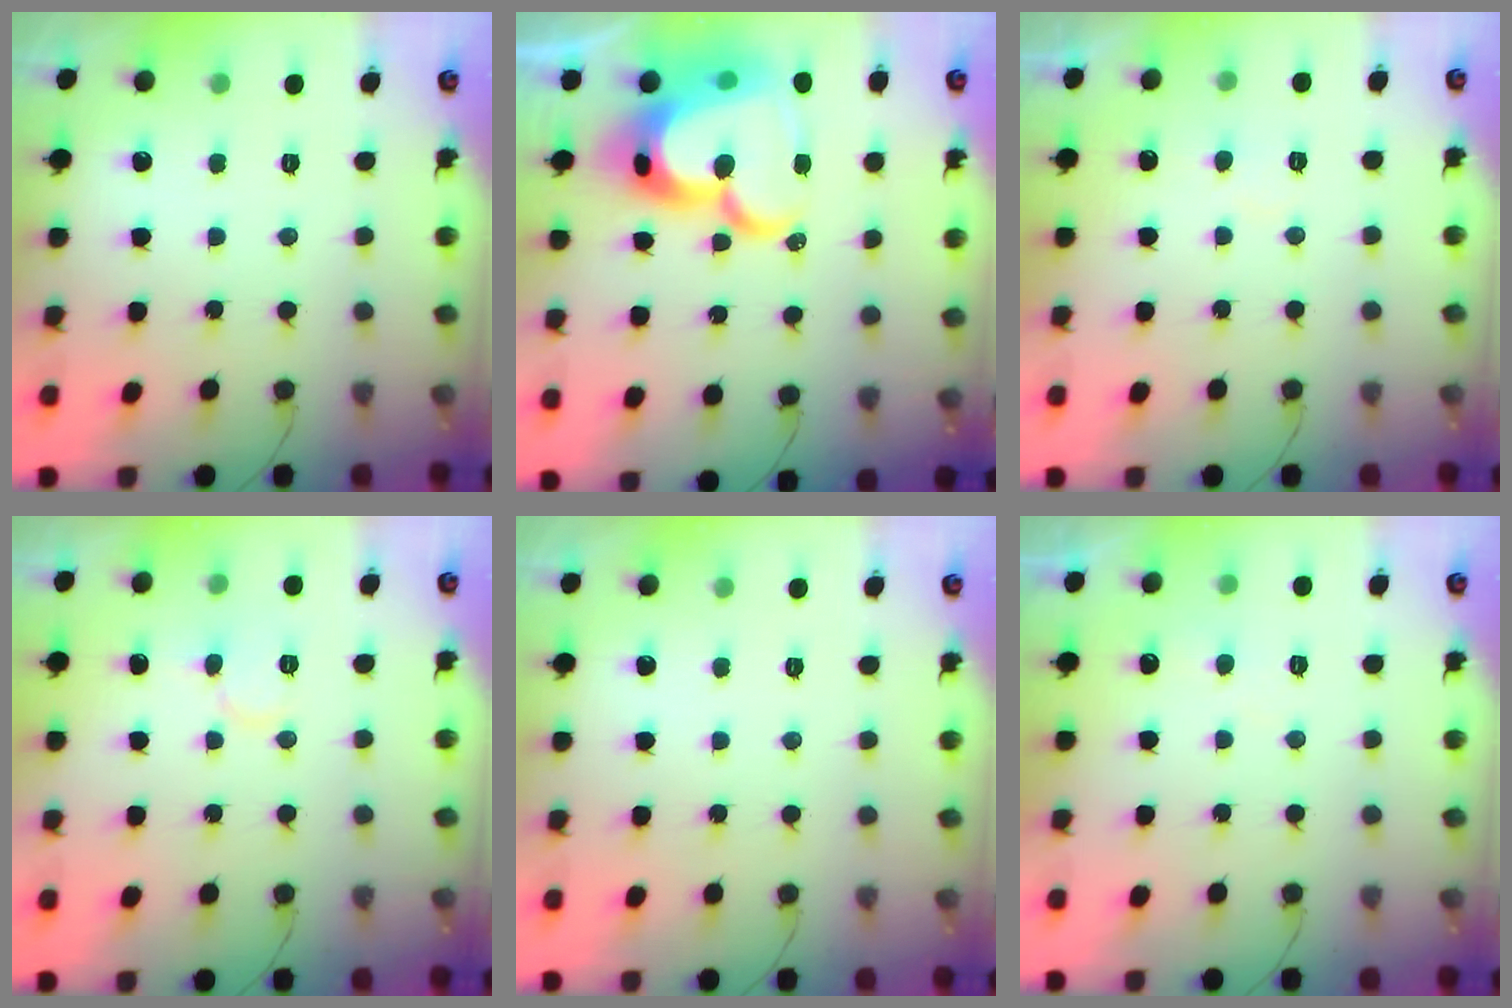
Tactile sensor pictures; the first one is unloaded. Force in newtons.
{"total": 27.1, "press": 27.0, "slide": 2.4}
{"total": 4.3, "press": 4.3, "slide": 0.3}
{"total": 6.9, "press": 6.9, "slide": 0.4}
{"total": 0.0}
{"total": 5.3, "press": 5.3, "slide": 0.3}